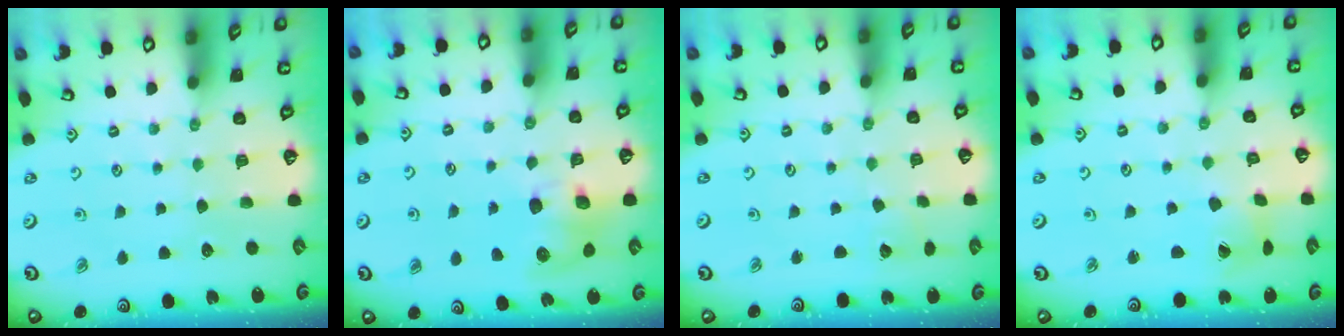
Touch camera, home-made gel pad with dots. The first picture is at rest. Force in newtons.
{"total": 7.4, "press": 7.3, "slide": 1.0}
{"total": 3.1, "press": 3.1, "slide": 0.3}
{"total": 3.7, "press": 3.7, "slide": 0.5}